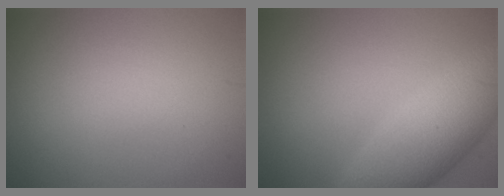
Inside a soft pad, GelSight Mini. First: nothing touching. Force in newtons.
{"total": 6.5, "press": 6.5, "slide": 0.2}